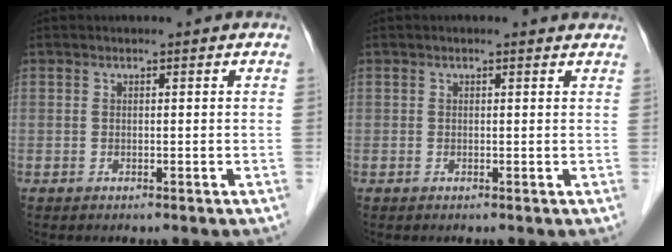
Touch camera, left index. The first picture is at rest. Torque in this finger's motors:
{"motor_torque": [0.71, -1.40, 0.06, -0.01]}